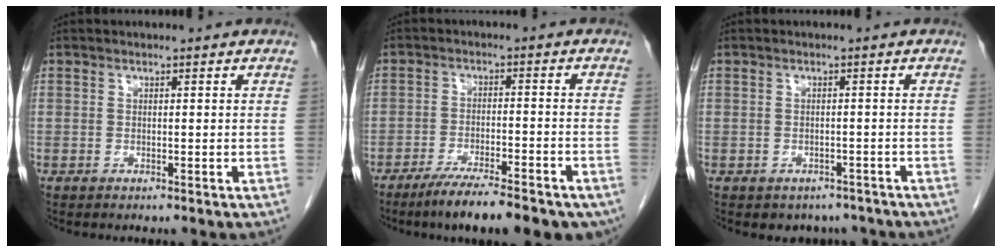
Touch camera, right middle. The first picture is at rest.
{"total": 13.9, "force": [-10.7, 2.6, 8.4], "torque": [-0.099, -0.011, -0.157]}
{"total": 4.2, "force": [-3.5, 2.4, 0.2], "torque": [0.006, 0.011, -0.040]}